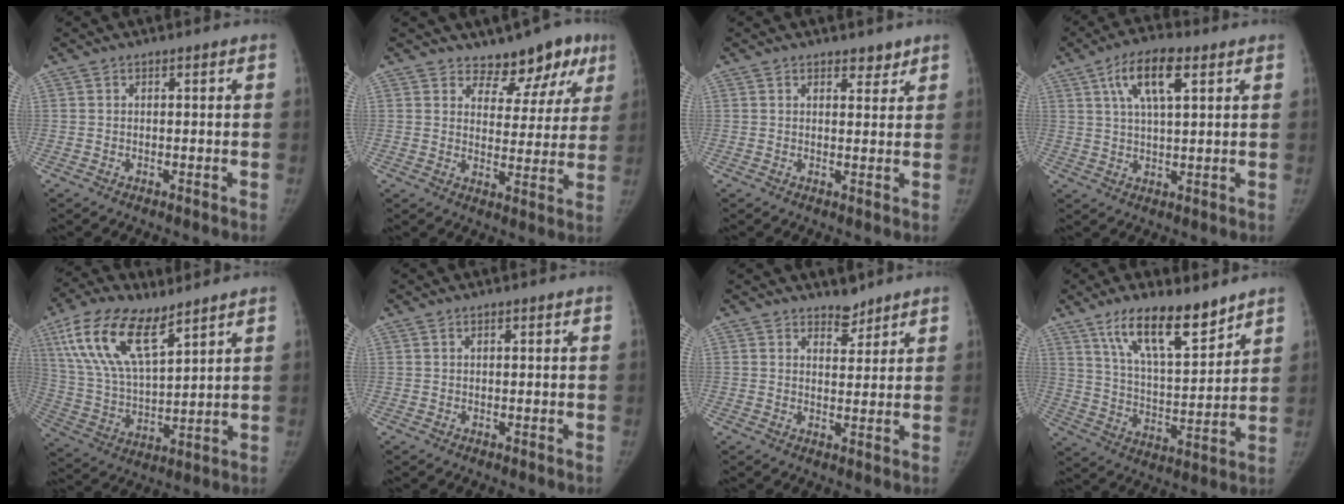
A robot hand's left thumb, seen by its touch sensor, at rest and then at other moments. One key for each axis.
{"total": 9.7, "fx": 7.1, "fy": 5.4, "fz": 3.9, "tx": -0.003, "ty": -0.044, "tz": 0.087}
{"total": 2.4, "fx": 1.9, "fy": 1.2, "fz": 0.9, "tx": 0.004, "ty": -0.013, "tz": 0.025}
{"total": 9.8, "fx": 4.2, "fy": 3.6, "fz": 8.0, "tx": -0.144, "ty": -0.002, "tz": 0.075}
{"total": 17.3, "fx": 9.9, "fy": 7.1, "fz": 12.3, "tx": -0.230, "ty": -0.030, "tz": 0.193}
{"total": 0.6, "fx": 0.3, "fy": 0.3, "fz": 0.4, "tx": -0.009, "ty": 0.002, "tz": 0.004}
{"total": 3.3, "fx": 2.8, "fy": 1.5, "fz": 0.6, "tx": 0.011, "ty": -0.023, "tz": 0.044}
{"total": 15.2, "fx": 10.5, "fy": 4.9, "fz": 9.8, "tx": -0.142, "ty": -0.062, "tz": 0.193}